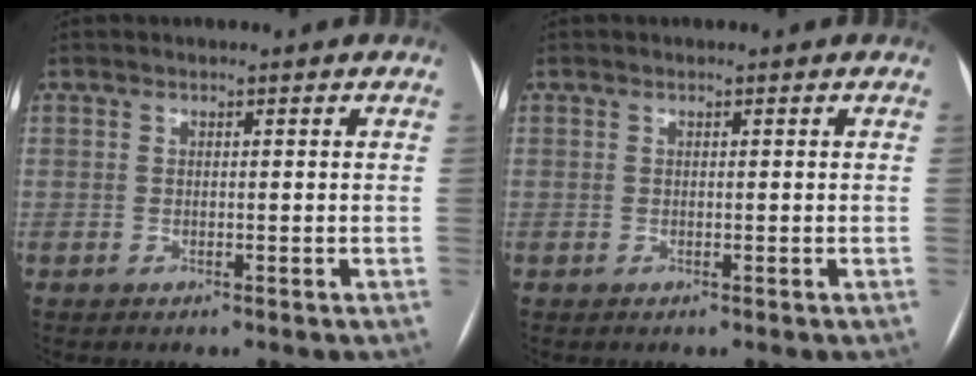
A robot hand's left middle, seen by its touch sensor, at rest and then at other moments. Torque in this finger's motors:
{"motor_torque": [-0.01, 0.10, 0.11, 0.00]}